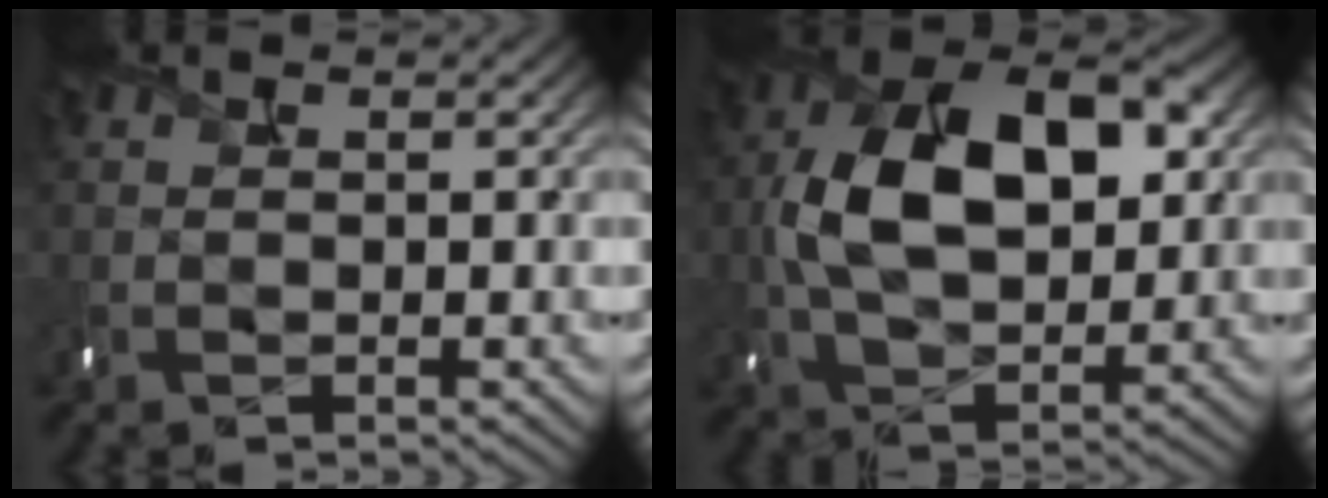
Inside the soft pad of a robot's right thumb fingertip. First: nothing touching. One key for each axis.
{"total": 14.0, "fx": 1.9, "fy": 8.3, "fz": 11.2, "tx": -0.208, "ty": 0.015, "tz": 0.025}